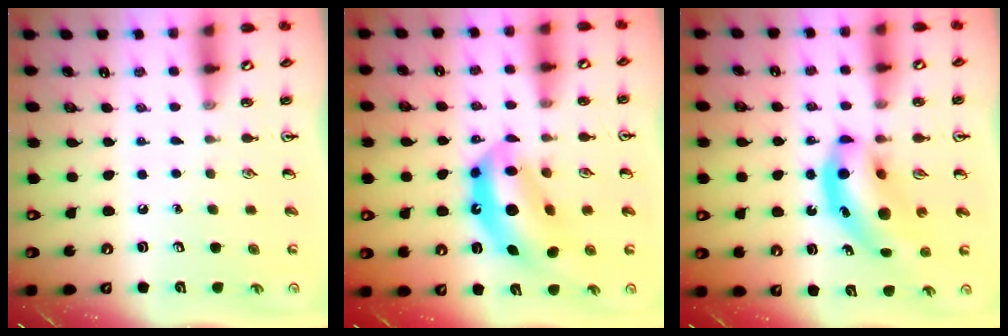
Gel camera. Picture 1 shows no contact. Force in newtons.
{"total": 12.9, "press": 12.2, "slide": 4.0}
{"total": 12.4, "press": 11.8, "slide": 3.6}